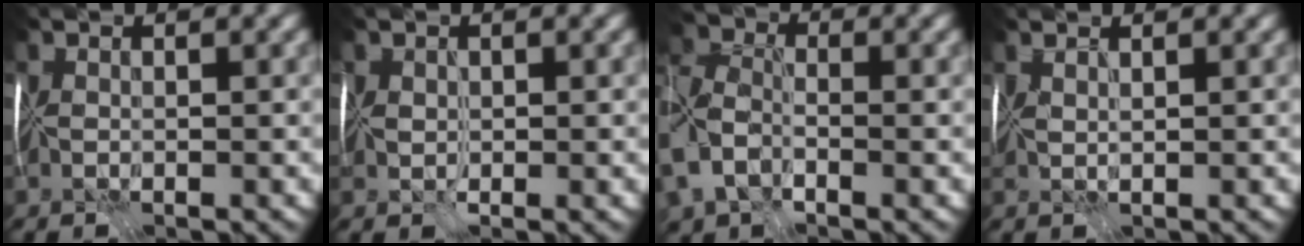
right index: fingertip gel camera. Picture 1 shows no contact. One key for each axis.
{"total": 0.0}
{"total": 6.3, "fx": -3.4, "fy": 3.6, "fz": 3.9, "tx": -0.108, "ty": -0.021, "tz": -0.073}
{"total": 1.3, "fx": 0.5, "fy": -1.2, "fz": -0.3, "tx": -0.005, "ty": -0.004, "tz": 0.018}